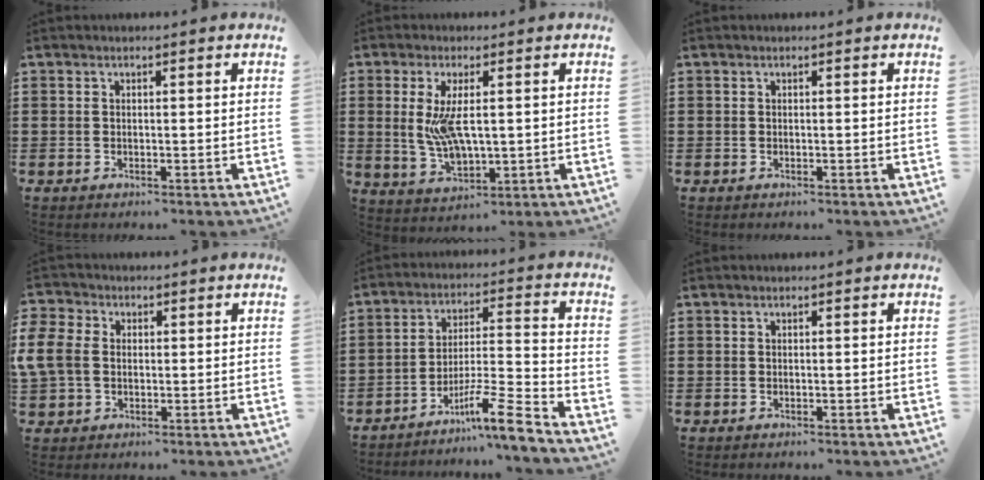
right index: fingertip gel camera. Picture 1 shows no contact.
{"total": 6.8, "force": [0.6, 2.6, 6.3], "torque": [-0.143, -0.001, 0.005]}
{"total": 0.0}
{"total": 4.9, "force": [0.2, 4.0, 2.9], "torque": [-0.101, 0.000, -0.007]}
{"total": 9.0, "force": [-7.0, 0.1, 5.6], "torque": [-0.089, 0.003, -0.130]}
{"total": 0.0}